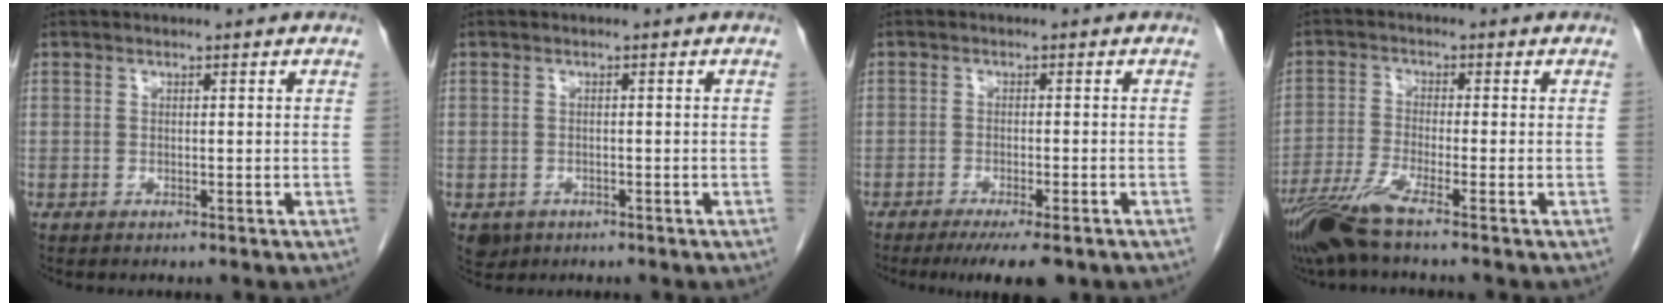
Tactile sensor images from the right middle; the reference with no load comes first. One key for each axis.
{"total": 2.4, "fx": -1.3, "fy": 1.9, "fz": 0.6, "tx": -0.011, "ty": 0.002, "tz": -0.014}
{"total": 7.2, "fx": -5.4, "fy": 1.1, "fz": 4.6, "tx": -0.056, "ty": -0.012, "tz": -0.078}
{"total": 7.0, "fx": -5.2, "fy": -0.6, "fz": 4.6, "tx": -0.095, "ty": -0.025, "tz": -0.103}